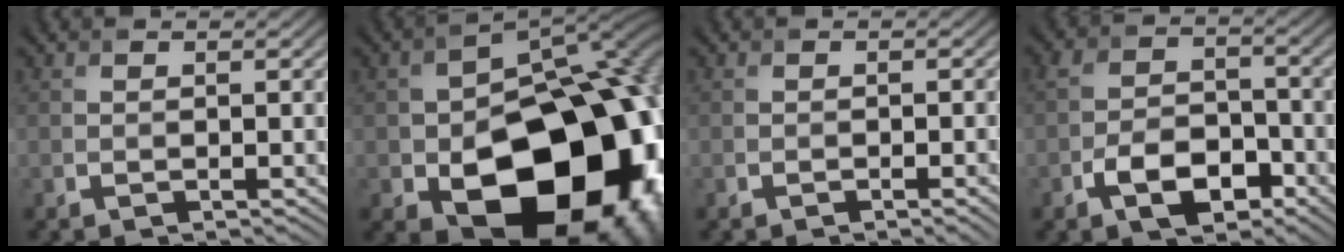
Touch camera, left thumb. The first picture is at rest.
{"total": 21.5, "force": [-6.8, 14.2, 14.7], "torque": [-0.196, -0.053, -0.068]}
{"total": 1.9, "force": [-1.0, 0.5, 1.6], "torque": [-0.020, 0.004, -0.016]}
{"total": 6.1, "force": [-2.9, 3.9, 3.7], "torque": [-0.070, -0.003, -0.057]}